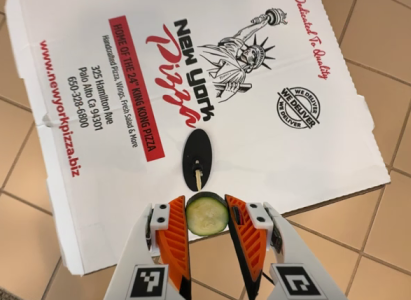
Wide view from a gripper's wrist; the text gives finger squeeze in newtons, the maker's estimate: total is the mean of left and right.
{"total": 7.3, "left": 7.3, "right": 7.3}